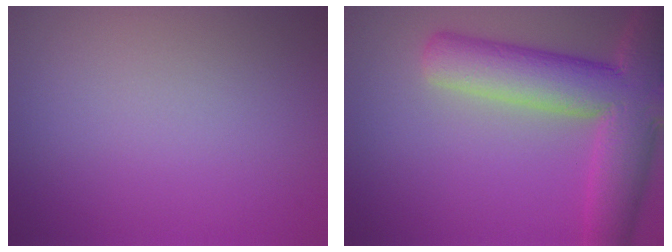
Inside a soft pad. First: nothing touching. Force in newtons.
{"total": 10.1, "press": 10.1, "slide": 0.6}